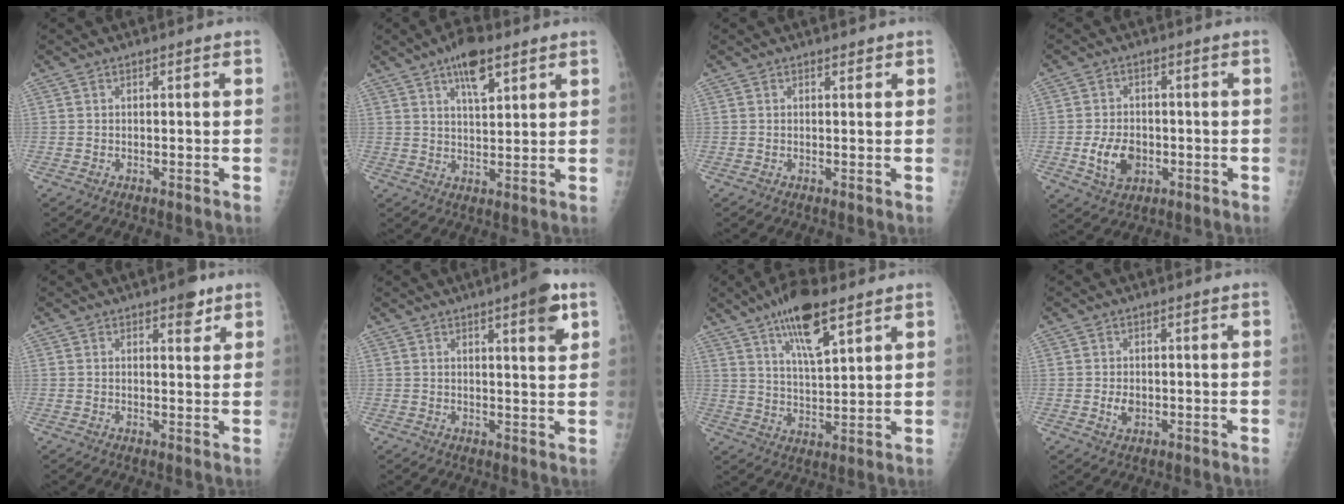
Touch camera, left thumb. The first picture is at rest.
{"total": 8.1, "force": [4.8, 2.9, 5.8], "torque": [-0.082, -0.021, 0.078]}
{"total": 0.9, "force": [0.8, 0.3, 0.4], "torque": [-0.005, -0.005, 0.011]}
{"total": 7.0, "force": [-1.5, 4.9, 4.7], "torque": [-0.070, 0.002, -0.019]}
{"total": 4.0, "force": [2.6, 1.6, 2.5], "torque": [-0.018, -0.012, 0.033]}
{"total": 6.8, "force": [3.7, 1.2, 5.6], "torque": [-0.071, -0.017, 0.046]}
{"total": 12.3, "force": [7.5, 3.6, 9.0], "torque": [-0.141, -0.032, 0.131]}
{"total": 2.4, "force": [-0.1, 1.7, 1.8], "torque": [-0.026, -0.003, 0.004]}